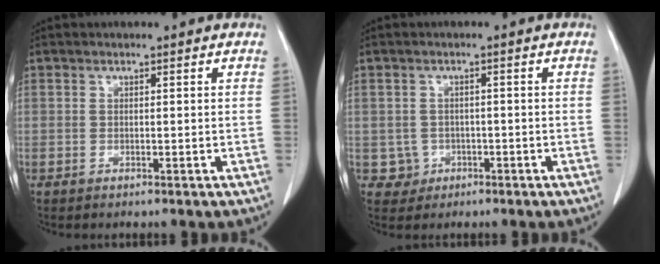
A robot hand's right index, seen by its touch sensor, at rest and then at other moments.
{"total": 2.9, "force": [-0.9, 2.8, 0.0], "torque": [0.010, 0.012, -0.010]}